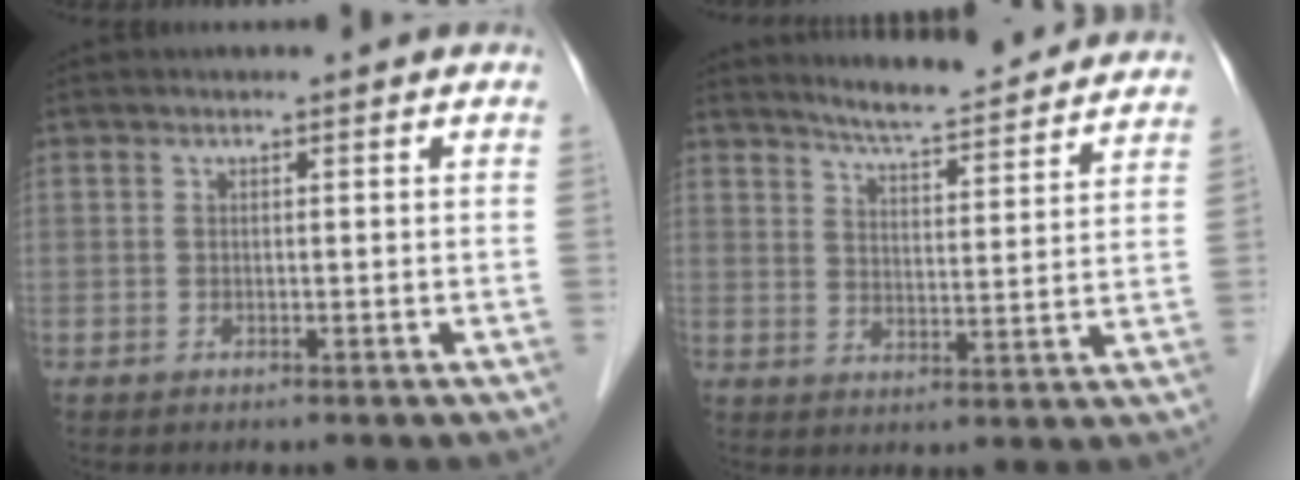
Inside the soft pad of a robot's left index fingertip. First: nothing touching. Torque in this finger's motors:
{"motor_torque": [-0.23, -0.54, 0.28, 0.06]}